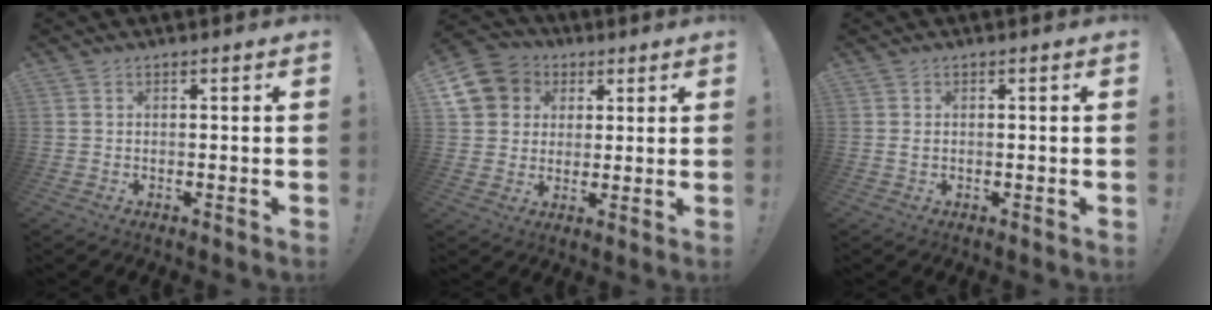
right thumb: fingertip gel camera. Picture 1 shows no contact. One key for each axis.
{"total": 11.3, "fx": 3.5, "fy": 10.0, "fz": 3.9, "tx": -0.059, "ty": -0.012, "tz": 0.072}
{"total": 0.6, "fx": 0.2, "fy": 0.4, "fz": 0.4, "tx": -0.004, "ty": 0.001, "tz": 0.002}